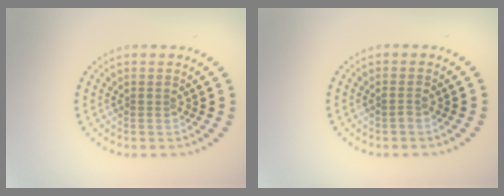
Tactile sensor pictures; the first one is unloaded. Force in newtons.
{"total": 0.5, "press": 0.5, "slide": 0.1}